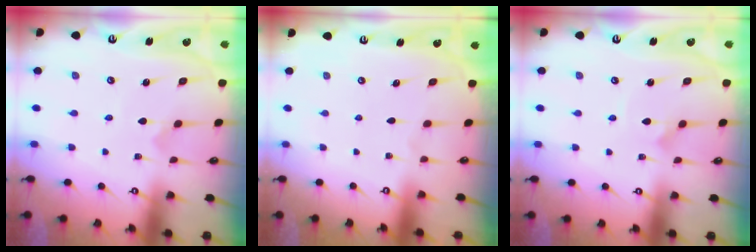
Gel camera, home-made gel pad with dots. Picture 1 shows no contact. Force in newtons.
{"total": 0.0}
{"total": 2.1, "press": 2.1, "slide": 0.0}